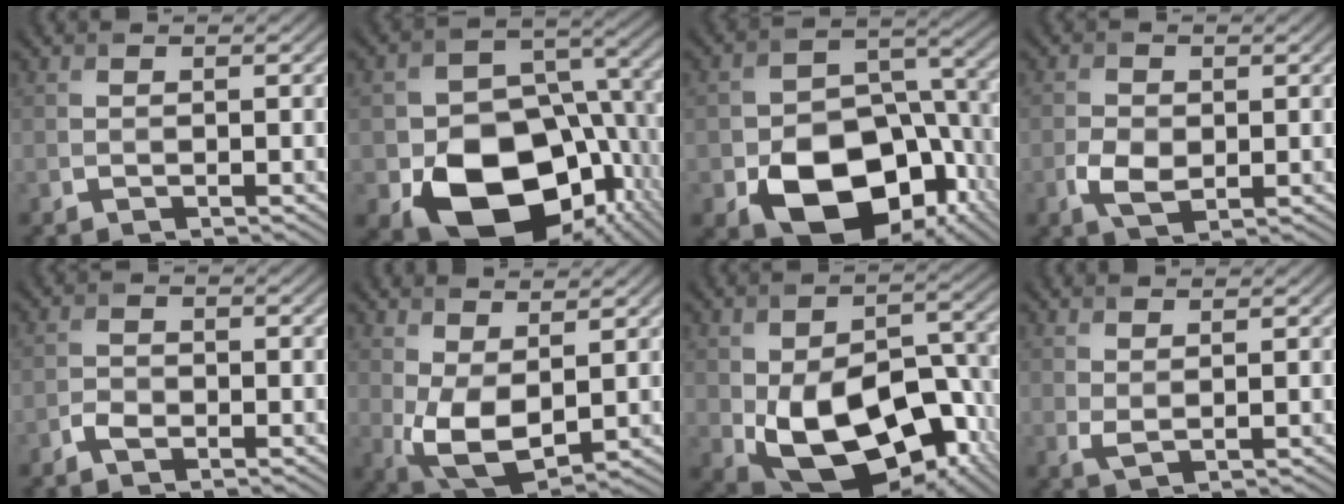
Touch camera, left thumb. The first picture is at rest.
{"total": 16.7, "force": [-5.4, 12.0, 10.3], "torque": [-0.152, -0.047, -0.077]}
{"total": 15.3, "force": [-5.8, 10.6, 9.4], "torque": [-0.146, -0.045, -0.091]}
{"total": 3.5, "force": [-0.7, 2.4, 2.5], "torque": [-0.058, -0.006, -0.014]}
{"total": 1.8, "force": [-1.2, 1.0, 0.9], "torque": [-0.019, 0.002, -0.026]}
{"total": 7.5, "force": [1.1, 4.1, 6.1], "torque": [-0.142, -0.008, 0.023]}
{"total": 17.8, "force": [-5.5, 10.9, 13.0], "torque": [-0.210, -0.033, -0.075]}
{"total": 1.5, "force": [0.9, 0.5, 1.1], "torque": [-0.031, -0.002, 0.022]}